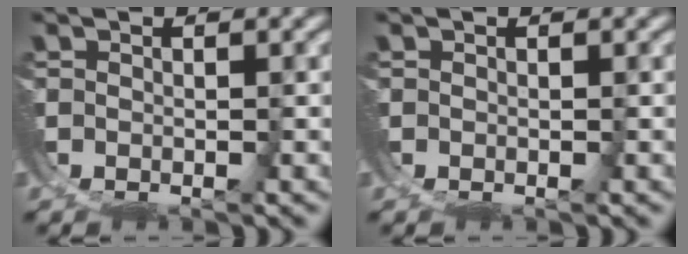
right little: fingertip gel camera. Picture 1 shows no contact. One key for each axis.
{"total": 0.0}